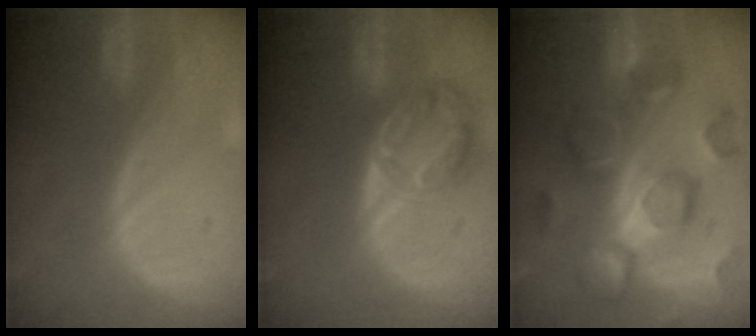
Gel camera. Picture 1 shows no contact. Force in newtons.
{"total": 8.2, "press": 7.0, "slide": 4.3}
{"total": 12.2, "press": 12.1, "slide": 0.9}